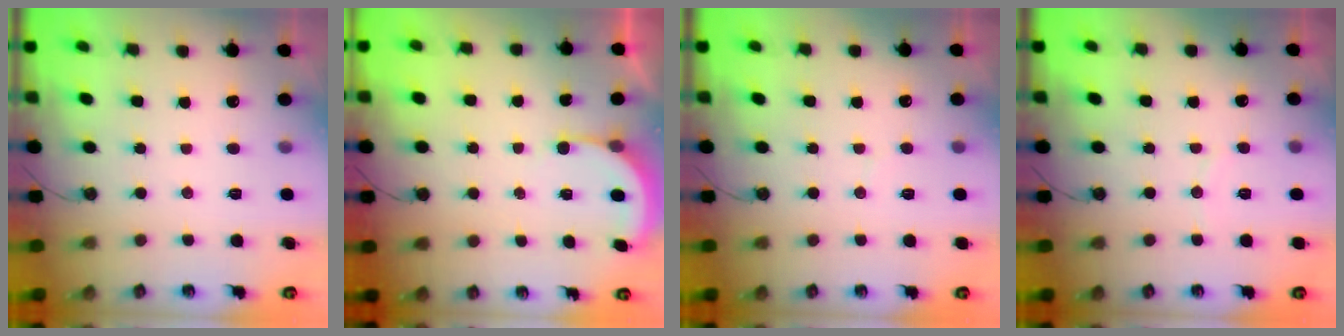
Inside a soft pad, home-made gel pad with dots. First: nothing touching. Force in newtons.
{"total": 2.5, "press": 2.5, "slide": 0.4}
{"total": 2.9, "press": 2.9, "slide": 0.3}
{"total": 3.4, "press": 3.4, "slide": 0.4}